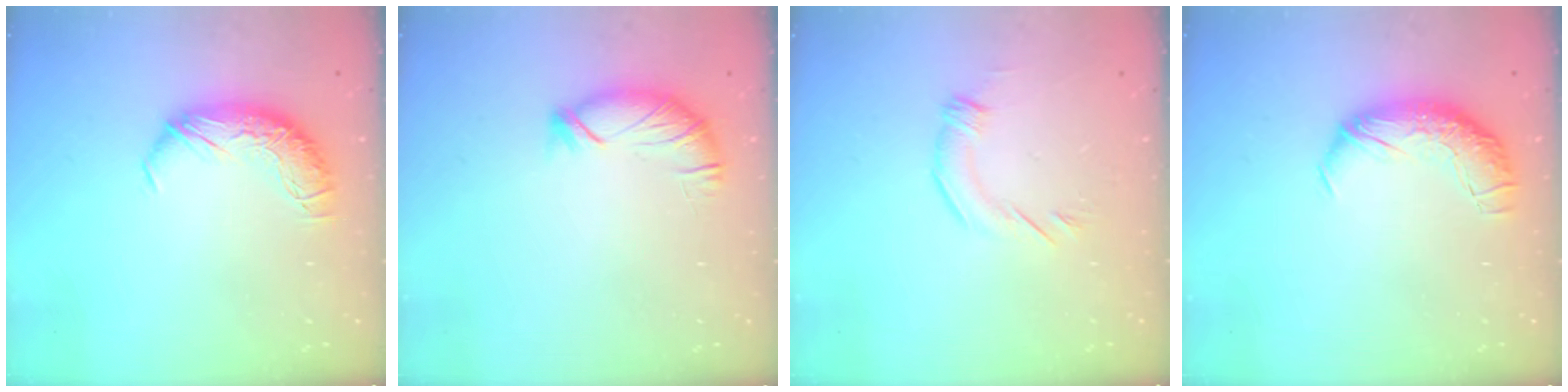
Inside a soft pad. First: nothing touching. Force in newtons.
{"total": 4.0, "press": 3.9, "slide": 0.8}
{"total": 2.4, "press": 2.1, "slide": 1.0}
{"total": 2.3, "press": 0.9, "slide": 2.2}